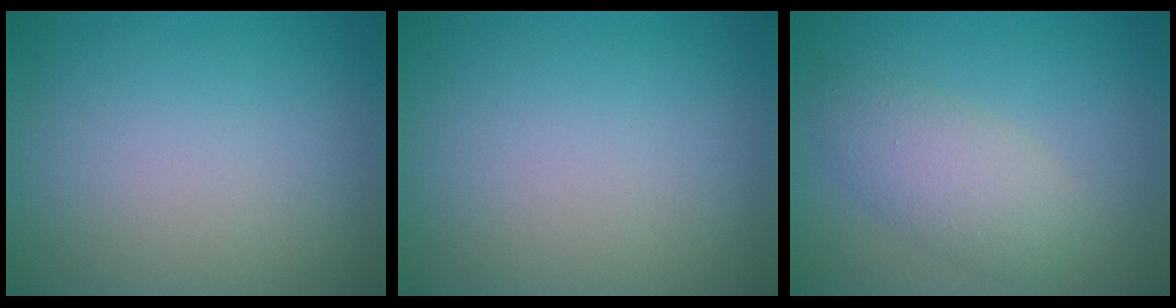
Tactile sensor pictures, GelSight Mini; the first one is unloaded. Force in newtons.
{"total": 0.0}
{"total": 3.8, "press": 3.8, "slide": 0.1}